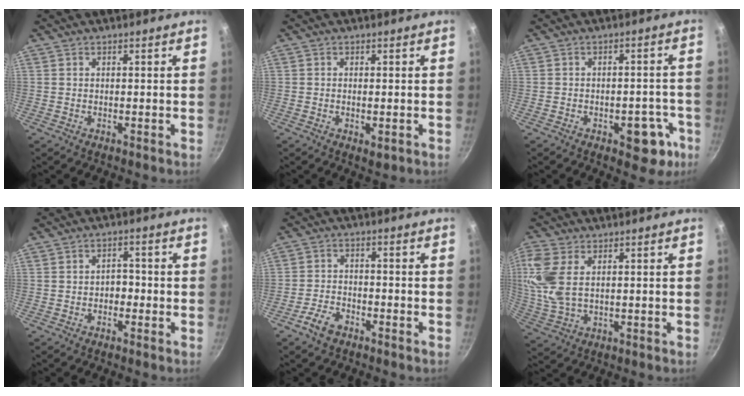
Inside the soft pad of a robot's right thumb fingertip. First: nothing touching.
{"total": 2.2, "force": [-0.7, 0.8, 1.9], "torque": [-0.035, -0.007, -0.009]}
{"total": 8.7, "force": [-3.9, 4.8, 6.1], "torque": [-0.030, 0.026, -0.042]}
{"total": 2.7, "force": [-0.8, 2.0, 1.7], "torque": [-0.004, 0.016, -0.013]}
{"total": 4.7, "force": [-3.2, 2.3, 2.5], "torque": [-0.051, 0.027, -0.063]}
{"total": 9.7, "force": [2.4, 5.5, 7.6], "torque": [-0.169, 0.000, 0.053]}